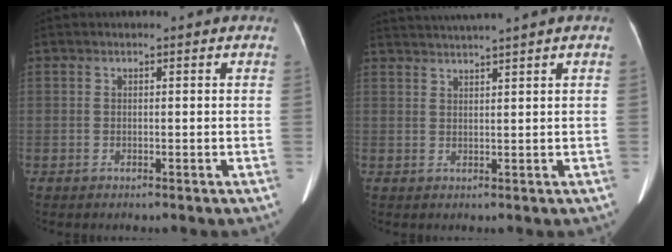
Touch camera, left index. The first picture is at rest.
{"total": 5.0, "force": [4.3, -1.7, 1.9], "torque": [-0.031, 0.016, 0.077]}